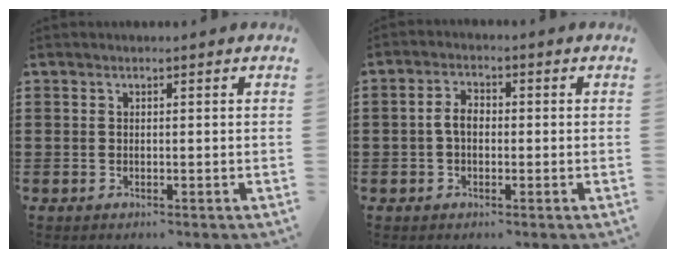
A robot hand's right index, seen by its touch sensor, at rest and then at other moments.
{"total": 3.4, "force": [-0.4, 2.0, 2.6], "torque": [-0.066, 0.001, -0.014]}